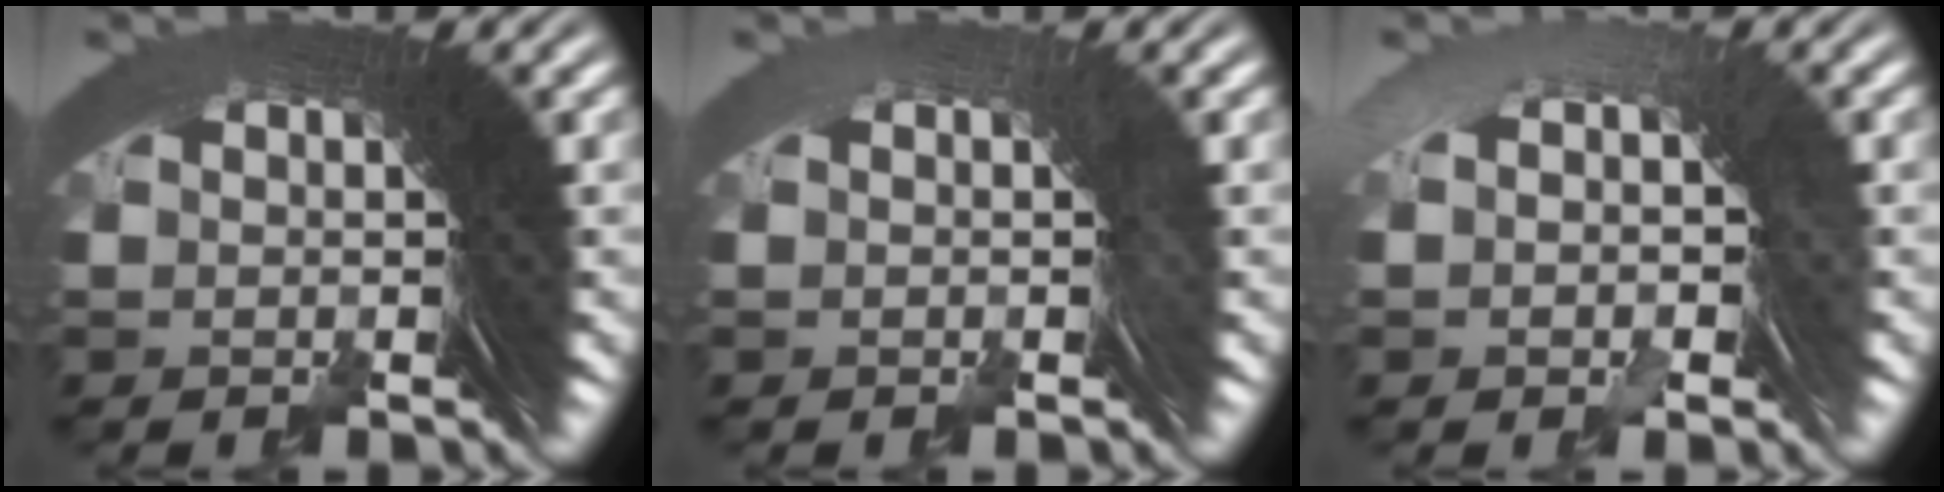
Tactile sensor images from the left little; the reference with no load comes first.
{"total": 1.2, "force": [-0.8, -0.8, -0.3], "torque": [0.012, 0.007, -0.013]}
{"total": 0.6, "force": [-0.6, -0.1, 0.2], "torque": [-0.003, 0.017, -0.015]}